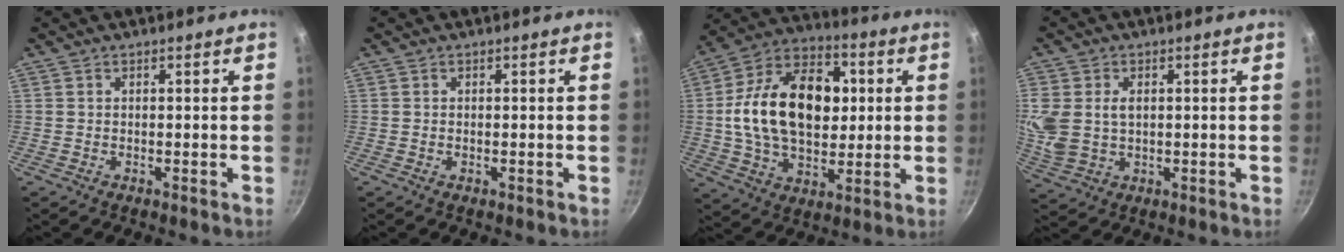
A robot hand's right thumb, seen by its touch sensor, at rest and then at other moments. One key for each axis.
{"total": 0.5, "fx": -0.1, "fy": 0.3, "fz": 0.4, "tx": -0.006, "ty": 0.002, "tz": -0.002}
{"total": 23.0, "fx": 2.4, "fy": 15.2, "fz": 17.0, "tx": -0.260, "ty": 0.021, "tz": 0.032}
{"total": 8.8, "fx": 1.1, "fy": 6.2, "fz": 6.1, "tx": -0.125, "ty": -0.005, "tz": 0.027}